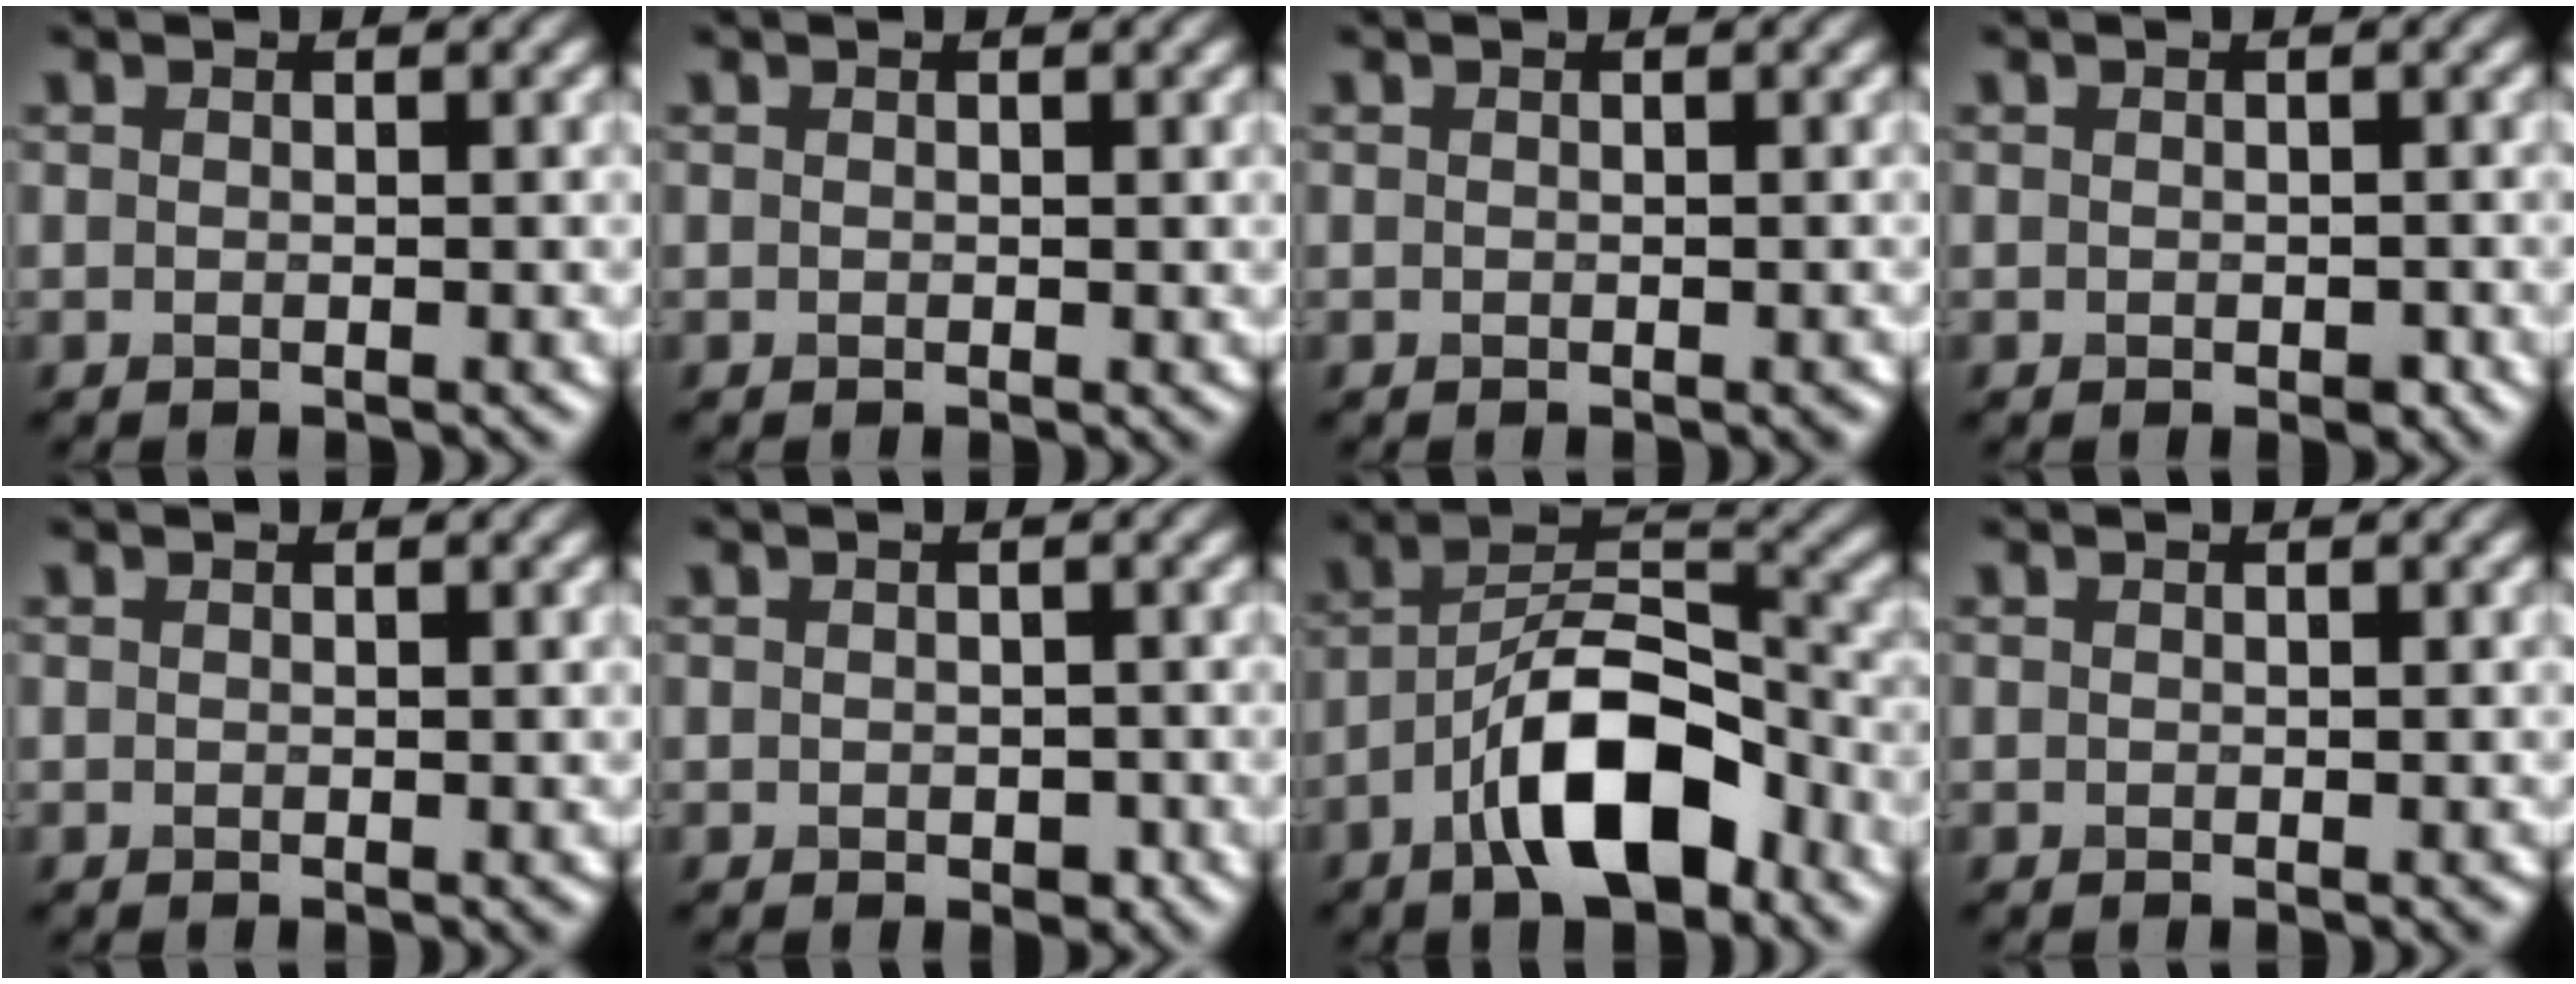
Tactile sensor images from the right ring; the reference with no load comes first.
{"total": 0.0}
{"total": 0.0}
{"total": 0.7, "force": [-0.2, 0.5, 0.4], "torque": [-0.002, -0.004, -0.002]}
{"total": 0.0}
{"total": 1.0, "force": [-0.2, 0.8, 0.6], "torque": [-0.005, -0.006, -0.003]}
{"total": 9.0, "force": [-4.6, 3.8, 6.7], "torque": [-0.107, 0.017, -0.086]}
{"total": 0.0}